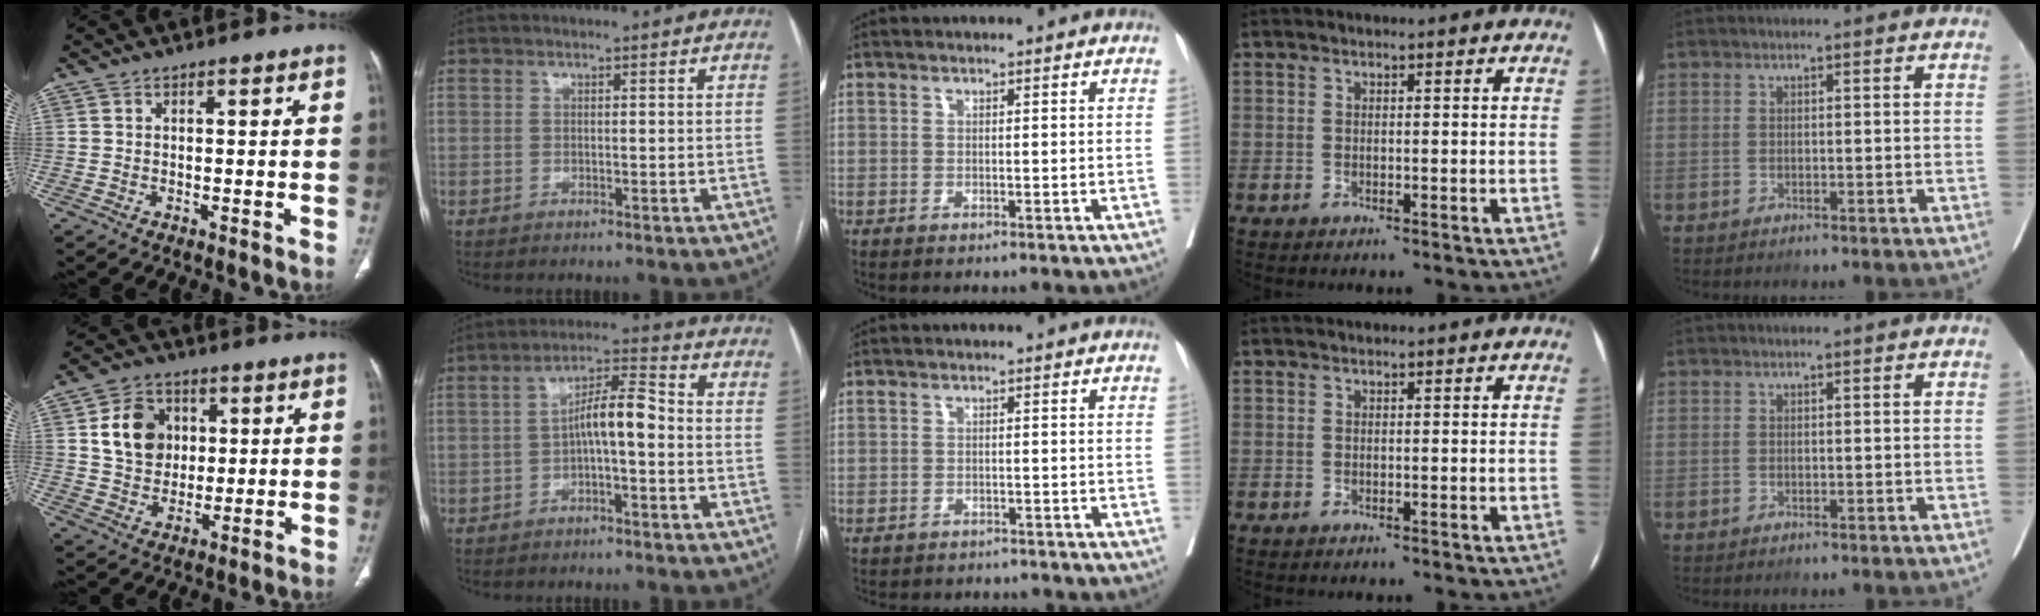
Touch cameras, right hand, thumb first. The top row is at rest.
{"thumb": {"total": 10.5, "force": [2.5, 8.5, 5.6], "torque": [-0.062, -0.004, 0.045]}, "index": {"total": 6.8, "force": [-1.0, 1.5, 6.5], "torque": [-0.113, 0.028, -0.019]}, "middle": {"total": 6.4, "force": [-5.8, 2.4, 0.9], "torque": [-0.012, 0.001, -0.070]}}